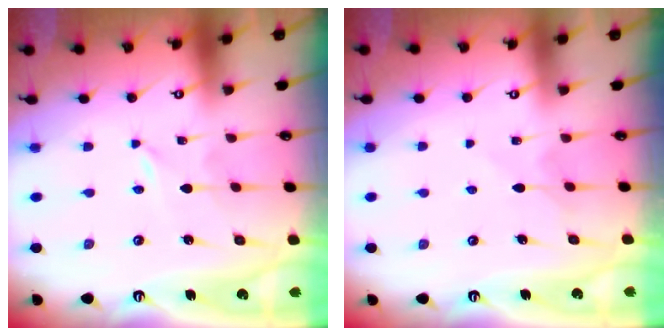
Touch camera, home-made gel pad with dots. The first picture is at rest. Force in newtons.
{"total": 4.6, "press": 4.6, "slide": 0.4}